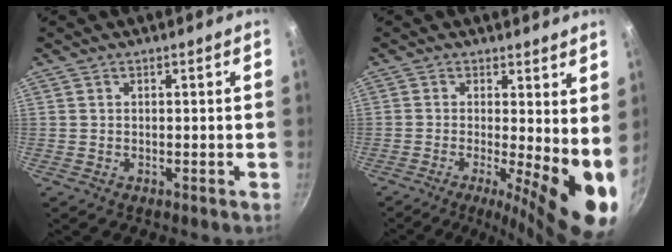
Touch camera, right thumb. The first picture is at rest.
{"total": 11.7, "force": [-0.8, 3.1, 11.2], "torque": [-0.143, -0.017, -0.012]}